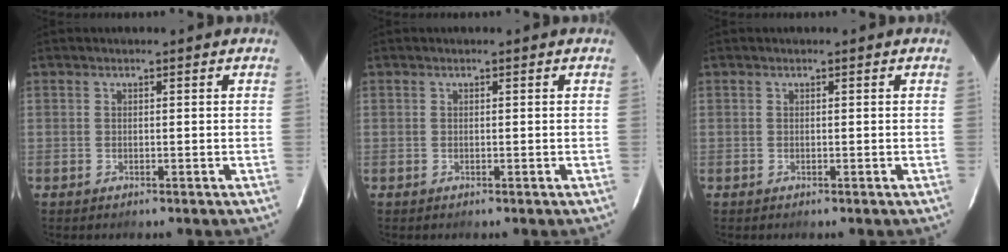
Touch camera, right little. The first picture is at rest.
{"total": 0.0}
{"total": 0.0}